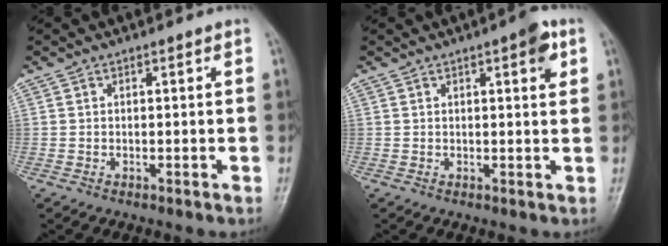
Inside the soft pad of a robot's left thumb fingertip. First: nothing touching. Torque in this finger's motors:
{"motor_torque": [0.69, 0.56, 0.58, 0.09, 0.00]}